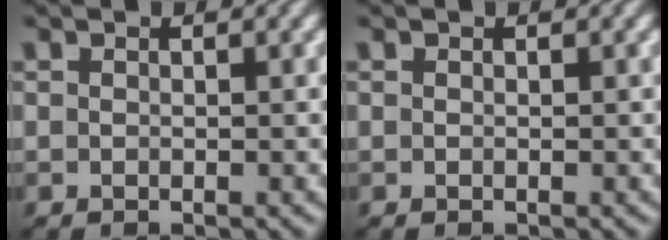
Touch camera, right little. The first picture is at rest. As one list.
[{"total": 0.0}]